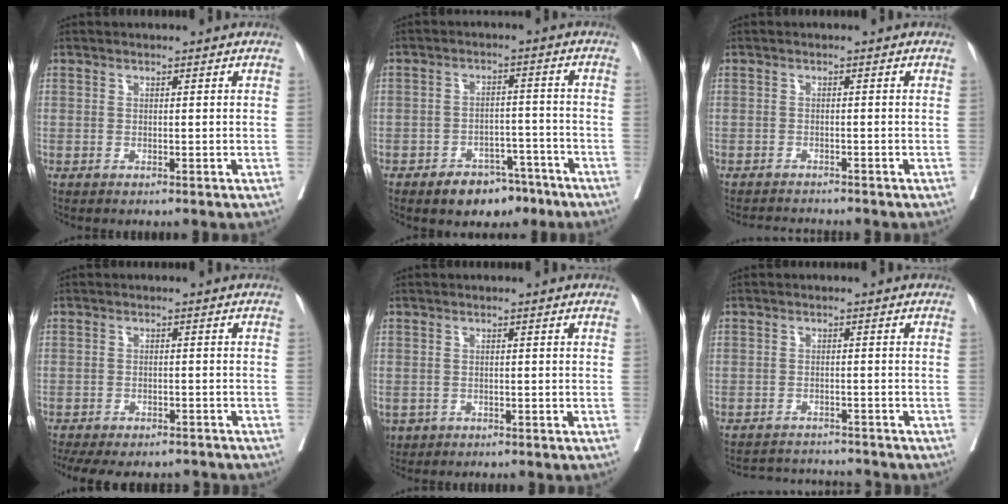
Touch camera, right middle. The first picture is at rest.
{"total": 7.1, "force": [-5.1, 3.9, 3.0], "torque": [-0.031, 0.013, -0.071]}
{"total": 3.8, "force": [-3.7, -0.3, 0.8], "torque": [-0.008, -0.011, -0.057]}
{"total": 12.4, "force": [-10.7, 4.3, 4.6], "torque": [-0.091, -0.004, -0.137]}
{"total": 2.9, "force": [-1.5, 2.4, 0.7], "torque": [-0.012, -0.001, -0.023]}
{"total": 6.2, "force": [-6.2, 0.2, 0.1], "torque": [0.000, 0.001, -0.091]}